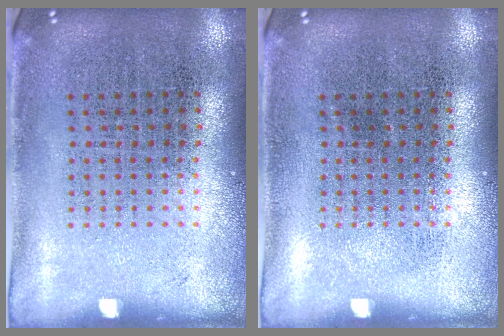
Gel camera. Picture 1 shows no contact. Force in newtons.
{"total": 0.0}